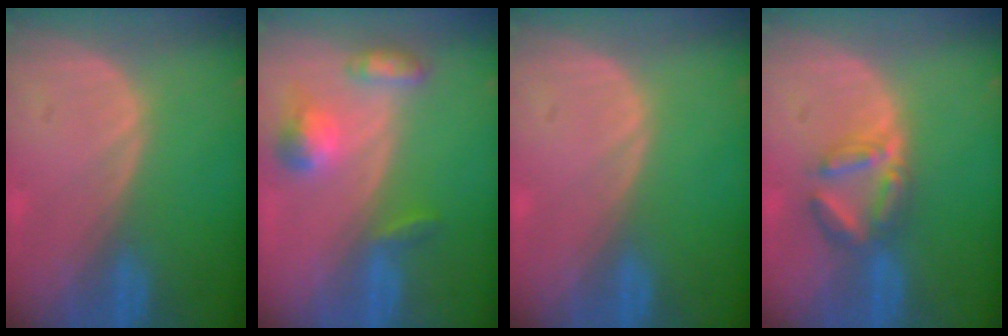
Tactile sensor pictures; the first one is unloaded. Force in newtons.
{"total": 5.7, "press": 5.3, "slide": 2.1}
{"total": 0.0}
{"total": 5.0, "press": 5.0, "slide": 0.5}